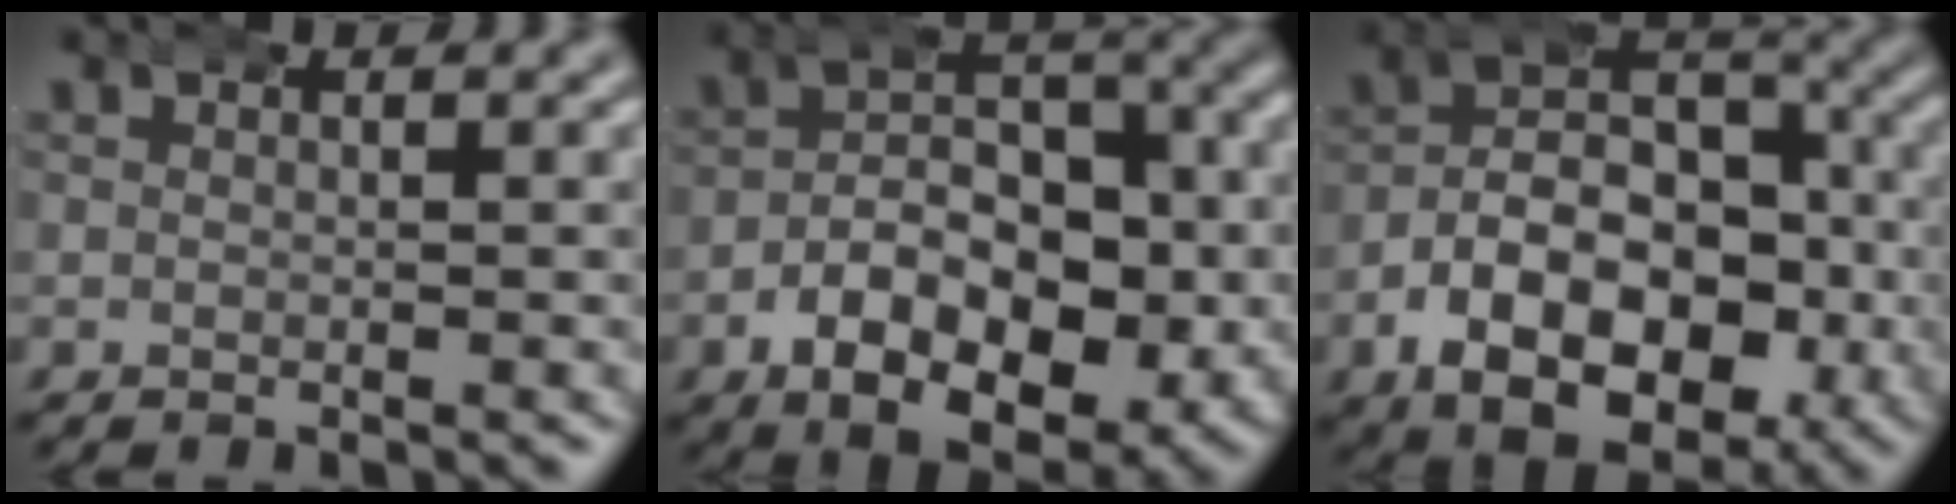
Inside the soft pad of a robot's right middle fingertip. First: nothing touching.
{"total": 10.8, "force": [-3.1, 7.0, 7.5], "torque": [-0.110, -0.022, -0.049]}
{"total": 12.5, "force": [-3.0, 9.1, 8.0], "torque": [-0.138, -0.030, -0.046]}